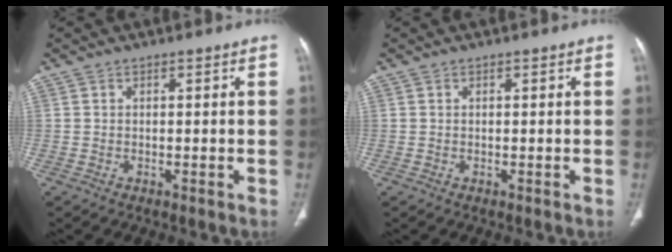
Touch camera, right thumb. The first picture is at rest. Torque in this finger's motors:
{"motor_torque": [0.00, 0.00, 0.00, 0.00, 0.00]}